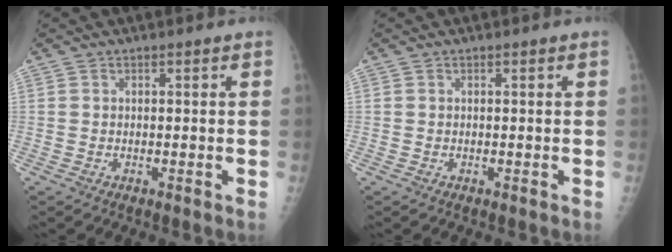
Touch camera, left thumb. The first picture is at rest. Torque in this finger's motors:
{"motor_torque": [0.00, 0.00, 0.00, 0.00, 0.00]}